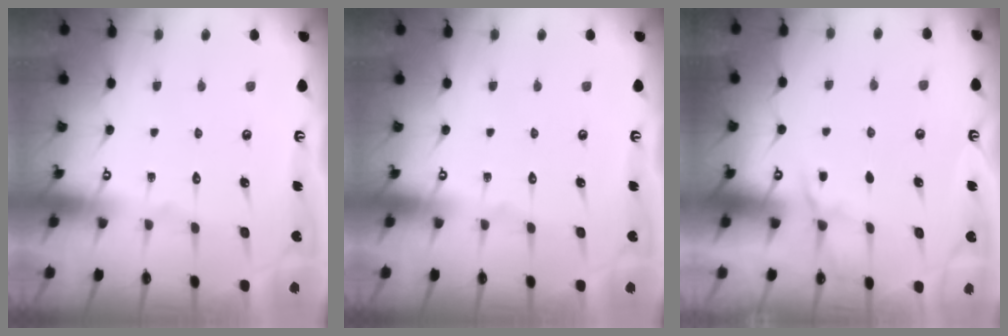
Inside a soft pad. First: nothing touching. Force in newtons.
{"total": 0.0}
{"total": 3.3, "press": 3.3, "slide": 0.5}